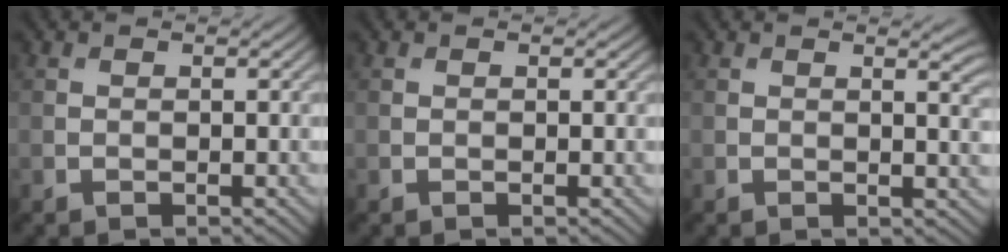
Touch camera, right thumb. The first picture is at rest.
{"total": 0.0}
{"total": 3.1, "force": [1.1, 0.9, 2.8], "torque": [-0.034, 0.002, 0.016]}